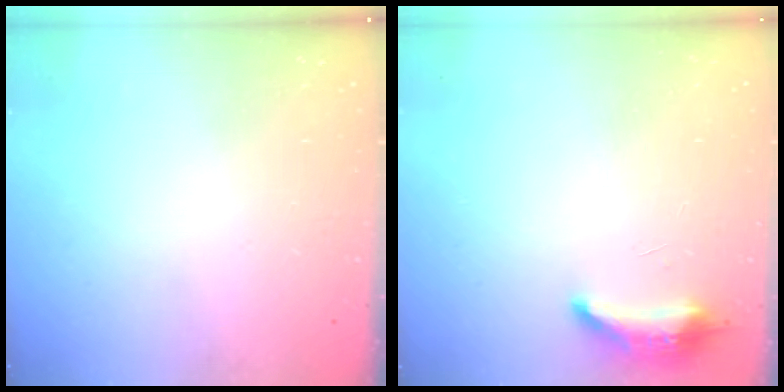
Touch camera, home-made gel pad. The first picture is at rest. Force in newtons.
{"total": 8.3, "press": 8.1, "slide": 1.5}